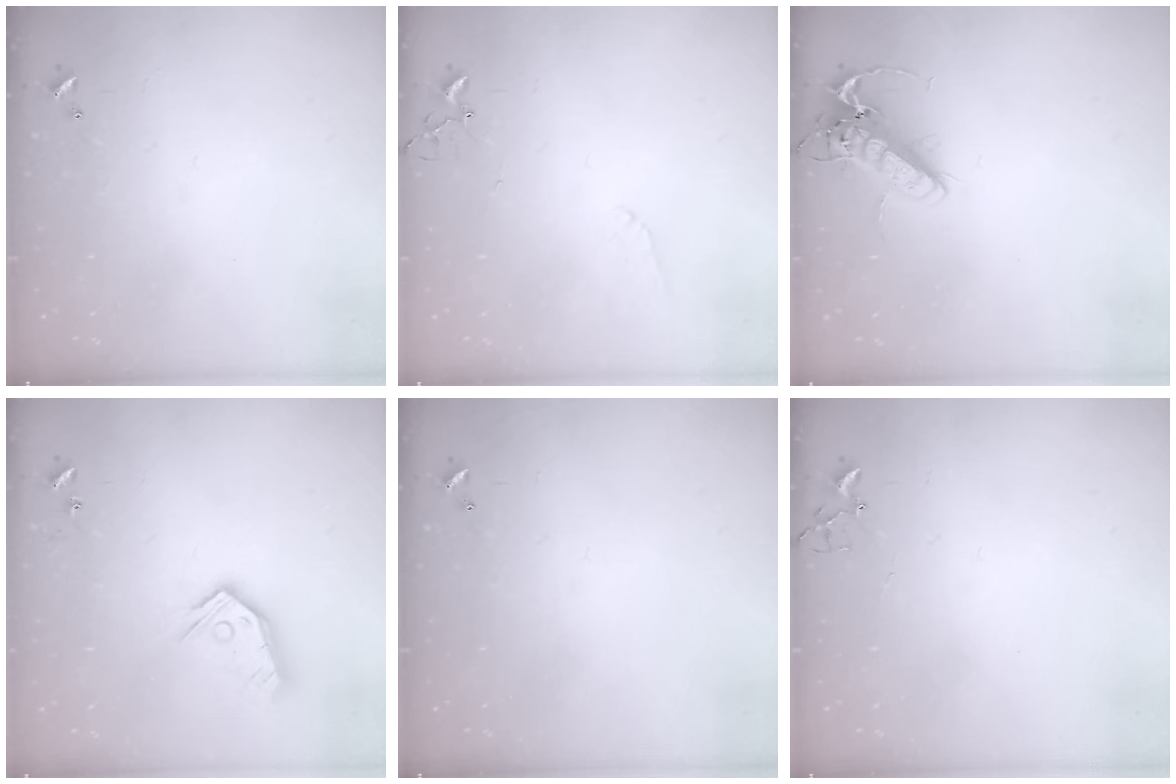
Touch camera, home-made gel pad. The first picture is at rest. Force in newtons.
{"total": 5.0, "press": 4.9, "slide": 0.7}
{"total": 13.5, "press": 13.2, "slide": 2.7}
{"total": 13.2, "press": 13.1, "slide": 1.6}
{"total": 0.0}
{"total": 1.9, "press": 1.9, "slide": 0.2}